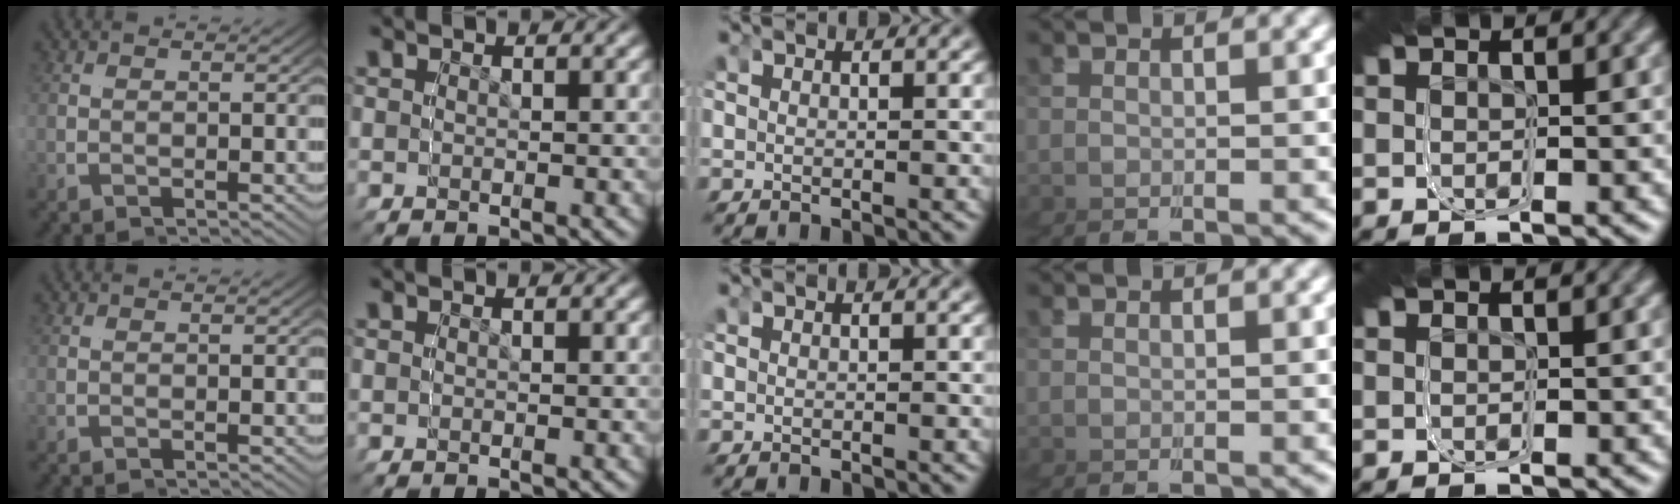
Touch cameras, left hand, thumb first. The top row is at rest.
{"middle": {"total": 0.5, "force": [-0.3, 0.2, -0.4], "torque": [0.002, -0.002, -0.006]}}